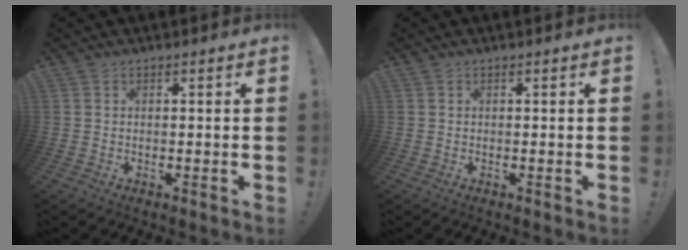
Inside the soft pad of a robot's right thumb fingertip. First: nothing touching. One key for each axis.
{"total": 0.0}